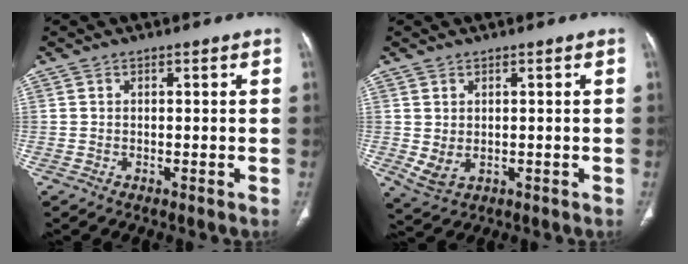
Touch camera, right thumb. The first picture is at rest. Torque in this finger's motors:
{"motor_torque": [-0.16, 0.21, 0.19, 0.46, 0.14]}